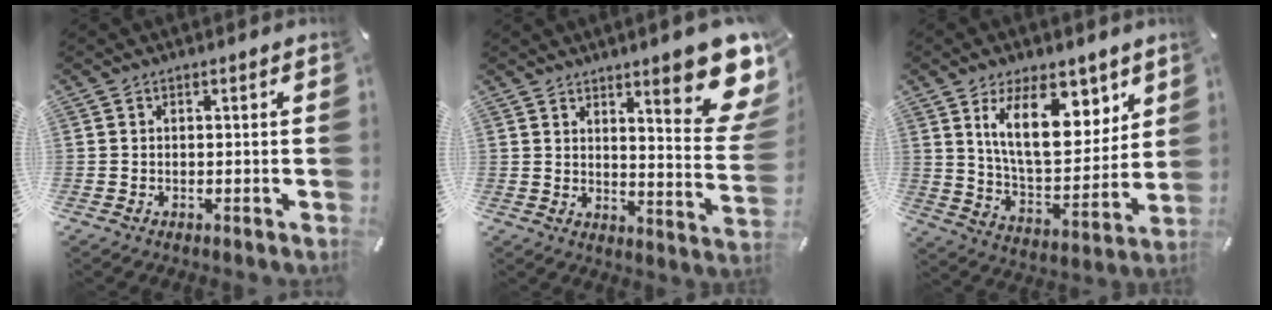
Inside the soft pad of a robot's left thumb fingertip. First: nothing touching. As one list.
[{"total": 16.5, "force": [10.0, 4.3, 12.3], "torque": [-0.163, -0.075, 0.160]}, {"total": 18.1, "force": [9.3, 9.3, 12.4], "torque": [-0.206, -0.032, 0.160]}]